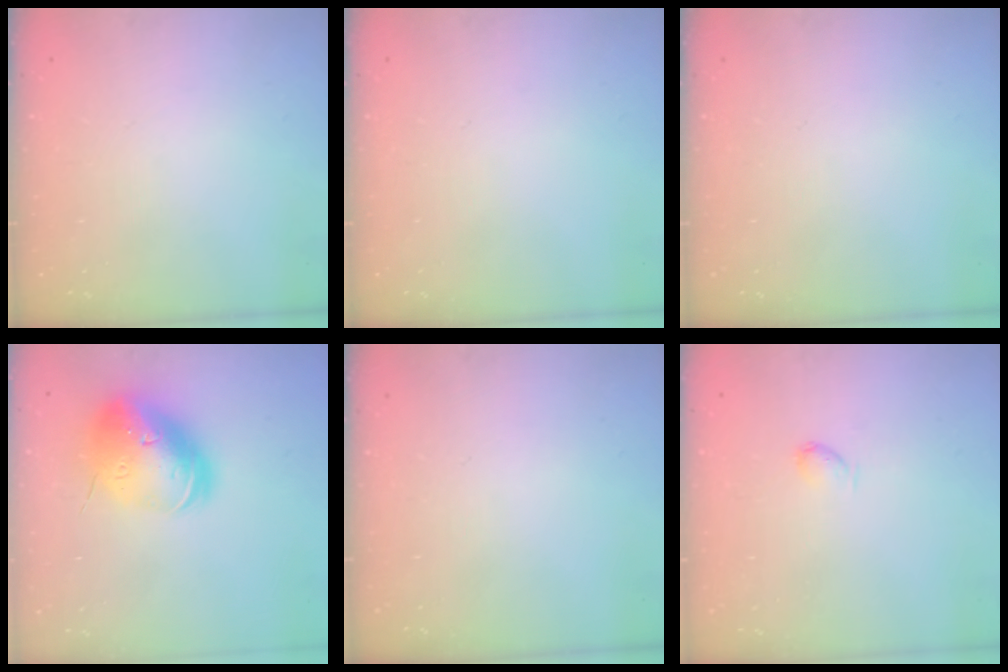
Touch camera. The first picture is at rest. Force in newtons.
{"total": 0.0}
{"total": 0.0}
{"total": 21.6, "press": 21.3, "slide": 3.4}
{"total": 0.0}
{"total": 2.8, "press": 2.7, "slide": 0.4}